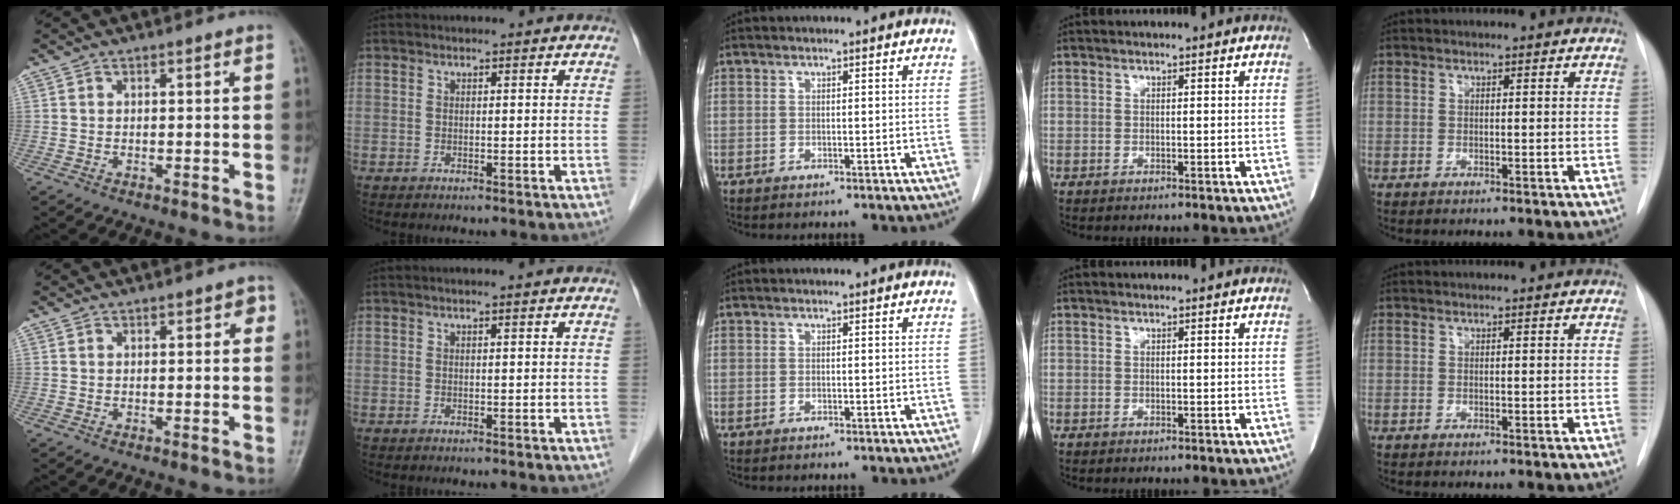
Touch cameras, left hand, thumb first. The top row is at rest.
{"thumb": {"total": 1.8, "force": [0.5, 0.9, 1.5], "torque": [-0.009, 0.004, 0.001]}, "index": {"total": 0.8, "force": [0.7, -0.1, 0.5], "torque": [-0.010, 0.009, 0.014]}}